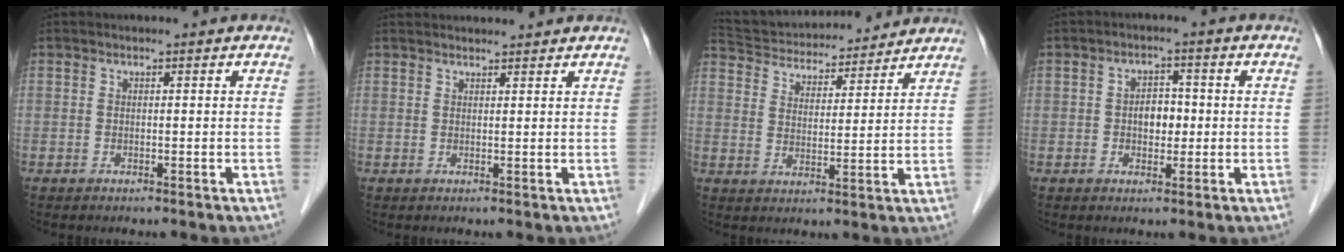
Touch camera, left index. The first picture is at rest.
{"total": 5.5, "force": [5.4, 0.6, 1.1], "torque": [-0.013, 0.034, 0.068]}
{"total": 16.6, "force": [15.5, 3.8, 4.5], "torque": [-0.087, 0.034, 0.242]}
{"total": 3.6, "force": [-0.2, 2.4, 2.7], "torque": [-0.044, 0.010, -0.003]}